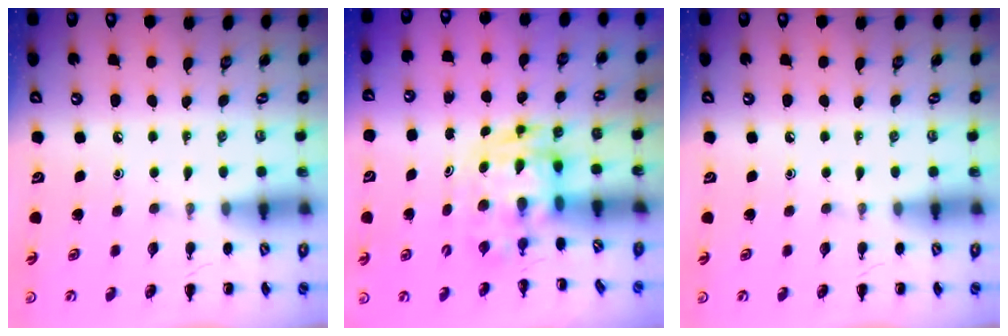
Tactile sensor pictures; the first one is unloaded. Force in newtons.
{"total": 3.4, "press": 3.3, "slide": 0.7}
{"total": 0.0}